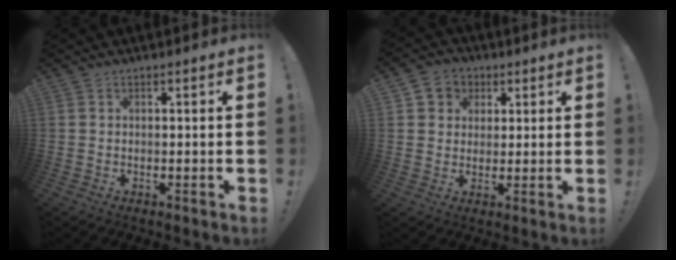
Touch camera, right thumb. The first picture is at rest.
{"total": 6.3, "force": [1.6, 5.9, 1.6], "torque": [-0.024, -0.002, 0.035]}